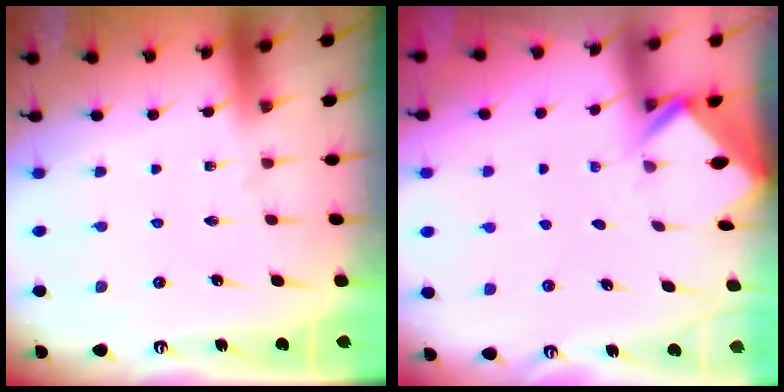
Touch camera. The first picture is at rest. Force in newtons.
{"total": 2.7, "press": 2.7, "slide": 0.1}